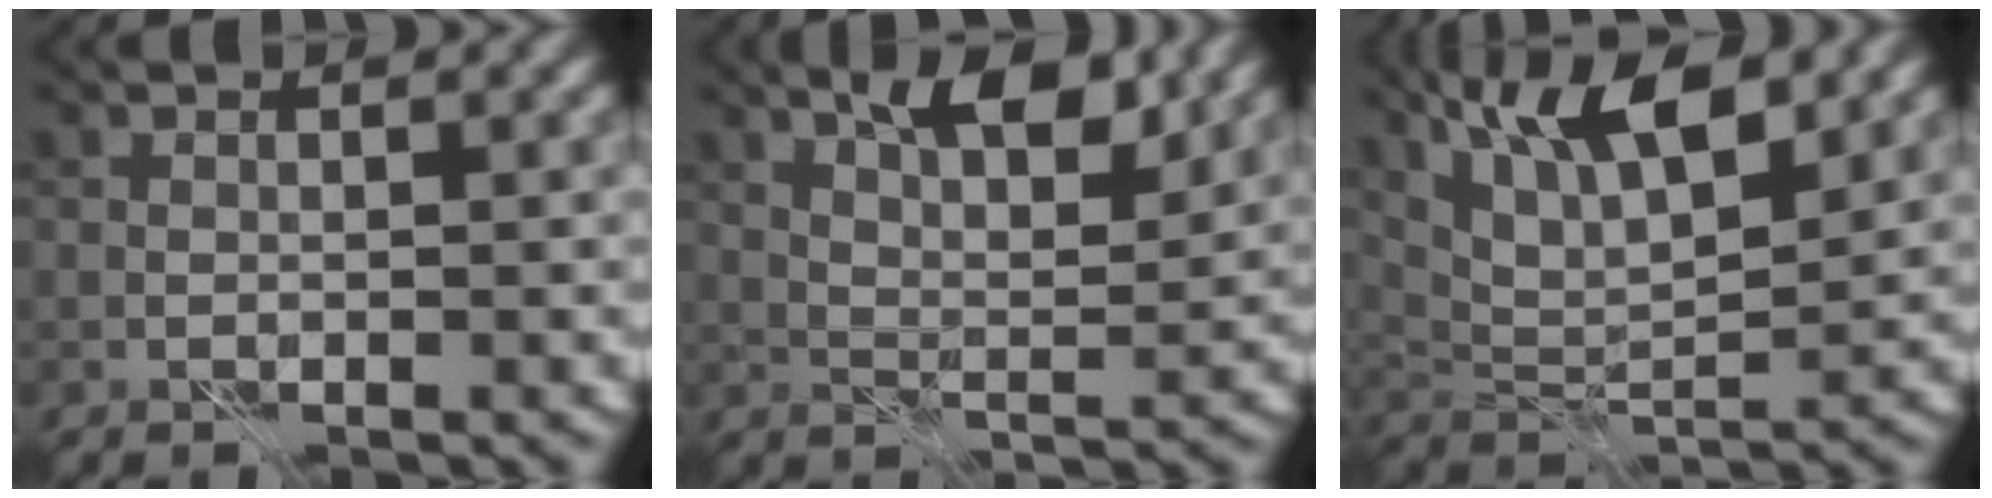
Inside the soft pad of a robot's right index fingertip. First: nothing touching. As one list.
[{"total": 6.7, "force": [4.0, 2.4, 4.7], "torque": [-0.071, 0.003, 0.064]}, {"total": 9.1, "force": [5.3, 3.1, 6.7], "torque": [-0.119, 0.010, 0.089]}]